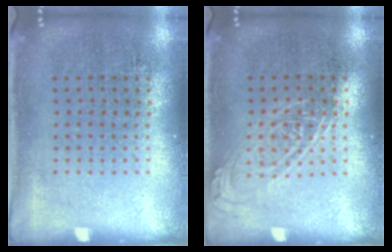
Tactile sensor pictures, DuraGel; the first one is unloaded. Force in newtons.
{"total": 0.8, "press": 0.8, "slide": 0.1}